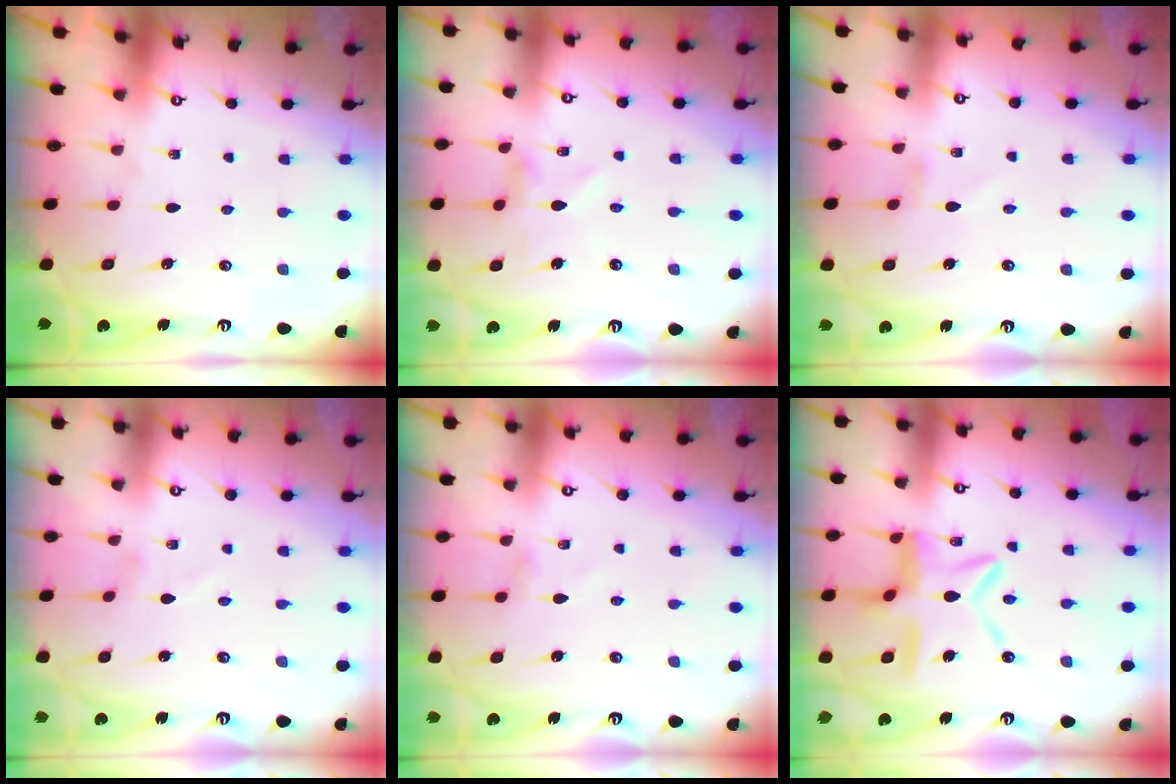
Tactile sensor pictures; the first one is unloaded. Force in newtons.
{"total": 1.8, "press": 1.8, "slide": 0.2}
{"total": 0.6, "press": 0.6, "slide": 0.3}
{"total": 1.4, "press": 1.4, "slide": 0.2}
{"total": 0.9, "press": 0.9, "slide": 0.3}
{"total": 12.2, "press": 12.2, "slide": 1.2}